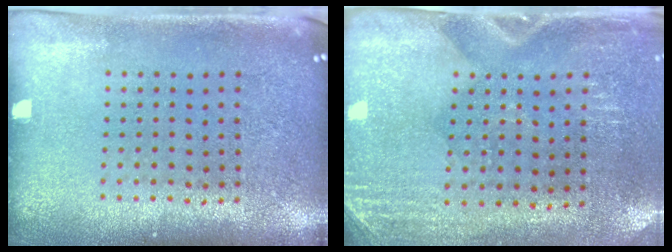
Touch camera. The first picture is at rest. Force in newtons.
{"total": 2.8, "press": 2.5, "slide": 1.3}